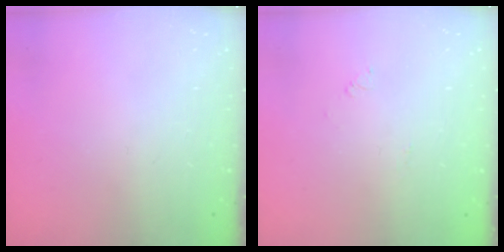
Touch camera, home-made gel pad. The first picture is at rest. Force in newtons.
{"total": 1.7, "press": 1.7, "slide": 0.2}